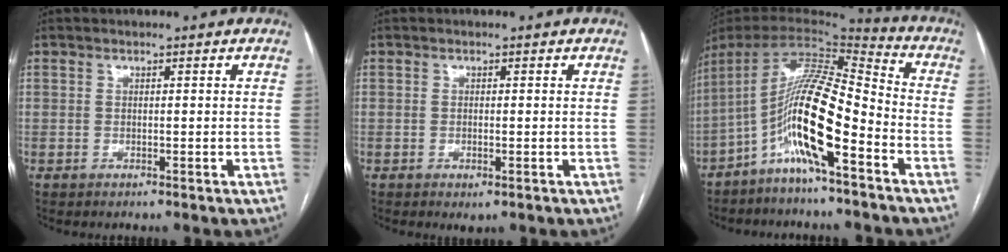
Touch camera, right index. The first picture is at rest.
{"total": 1.3, "force": [-0.5, 0.5, 1.1], "torque": [-0.018, -0.004, -0.003]}
{"total": 14.9, "force": [-6.2, 1.6, 13.4], "torque": [-0.250, 0.017, -0.114]}